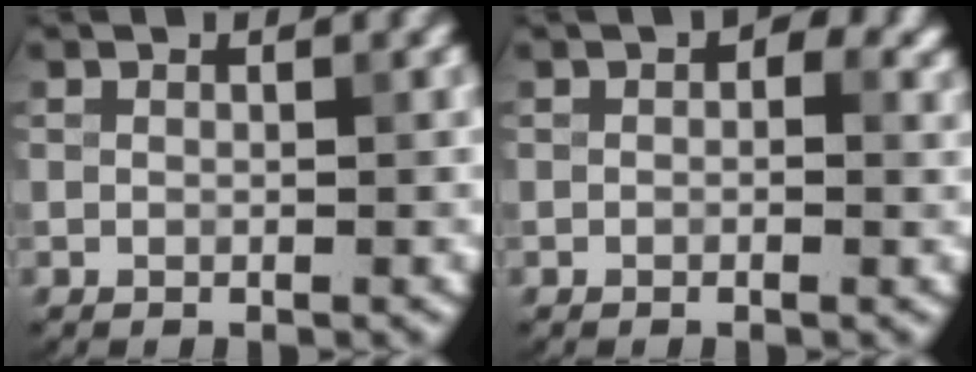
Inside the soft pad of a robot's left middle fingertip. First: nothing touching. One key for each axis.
{"total": 2.5, "fx": 0.6, "fy": 1.7, "fz": 1.7, "tx": -0.010, "ty": 0.002, "tz": 0.004}